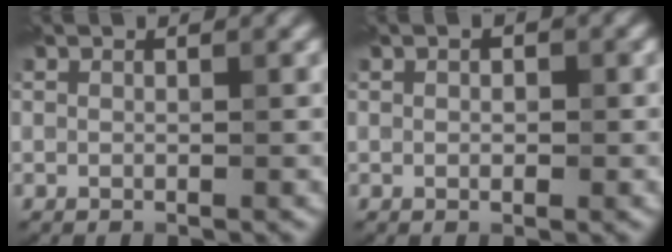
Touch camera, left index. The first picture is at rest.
{"total": 1.5, "force": [0.2, 0.9, 1.1], "torque": [-0.006, 0.001, -0.001]}